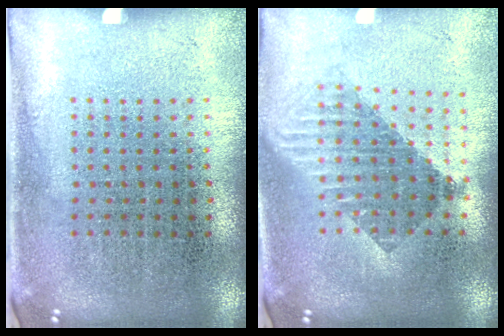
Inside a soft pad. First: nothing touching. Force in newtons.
{"total": 1.6, "press": 1.4, "slide": 0.9}